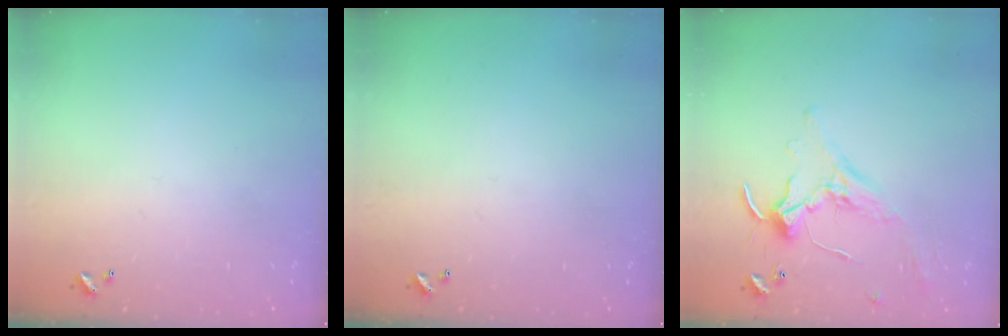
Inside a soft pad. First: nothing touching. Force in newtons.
{"total": 0.0}
{"total": 0.8, "press": 0.7, "slide": 0.4}